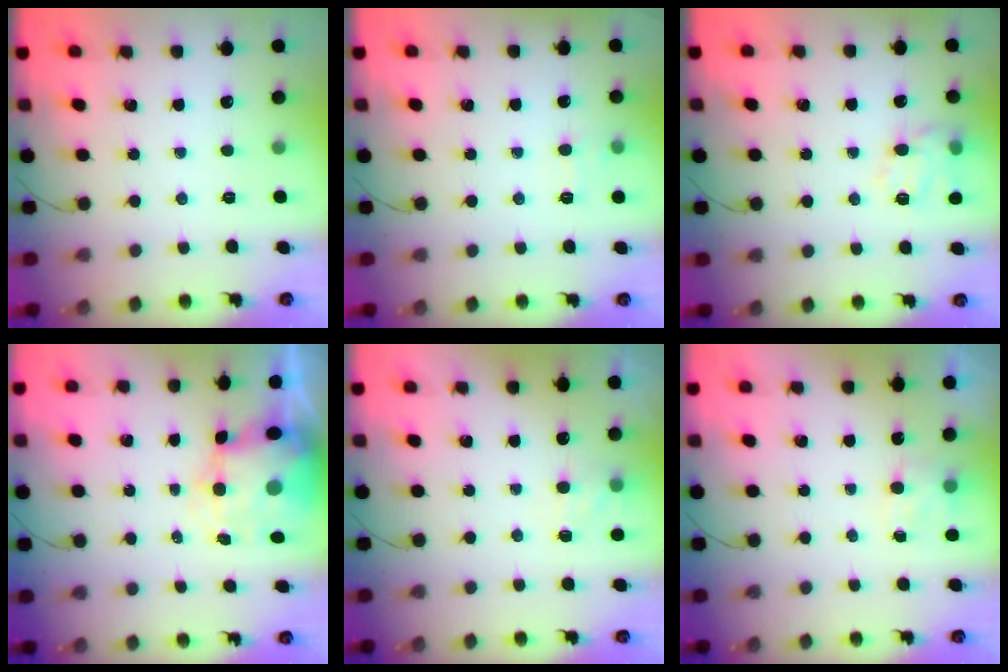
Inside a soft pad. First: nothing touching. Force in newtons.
{"total": 6.8, "press": 6.5, "slide": 2.0}
{"total": 13.3, "press": 13.2, "slide": 1.5}
{"total": 6.5, "press": 6.2, "slide": 2.0}
{"total": 7.0, "press": 6.8, "slide": 1.8}
{"total": 3.7, "press": 3.6, "slide": 1.0}